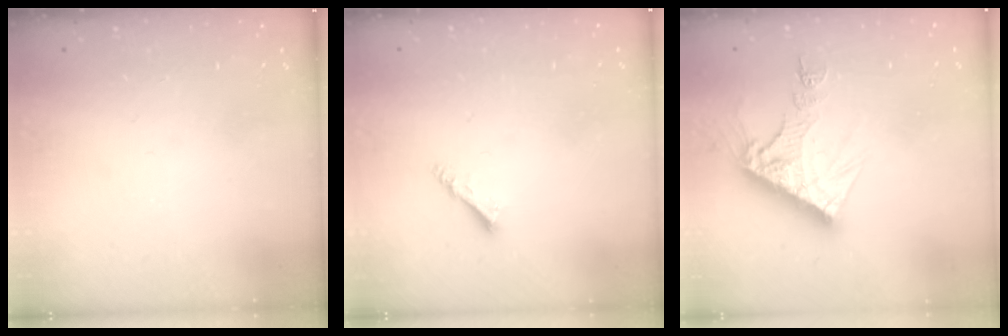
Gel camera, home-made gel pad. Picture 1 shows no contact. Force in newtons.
{"total": 3.9, "press": 3.9, "slide": 0.5}
{"total": 12.9, "press": 12.8, "slide": 1.3}